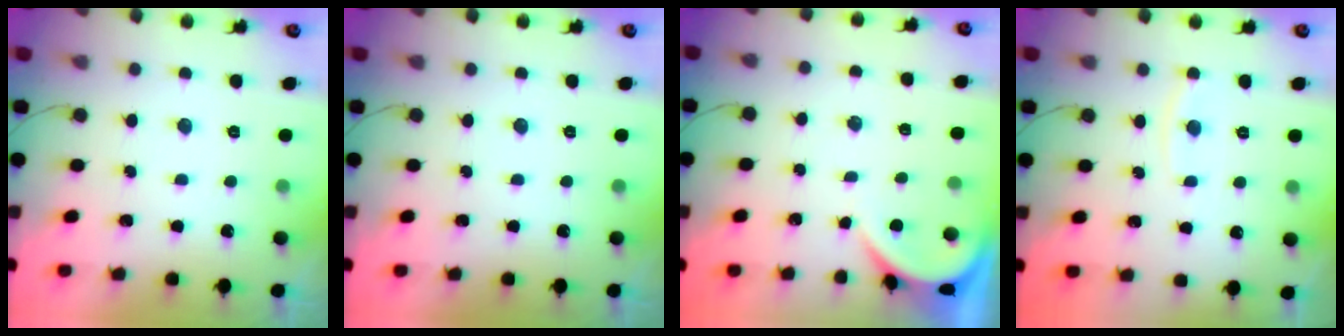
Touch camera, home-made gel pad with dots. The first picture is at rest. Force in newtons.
{"total": 0.0}
{"total": 2.1, "press": 2.1, "slide": 0.2}
{"total": 3.9, "press": 3.9, "slide": 0.2}